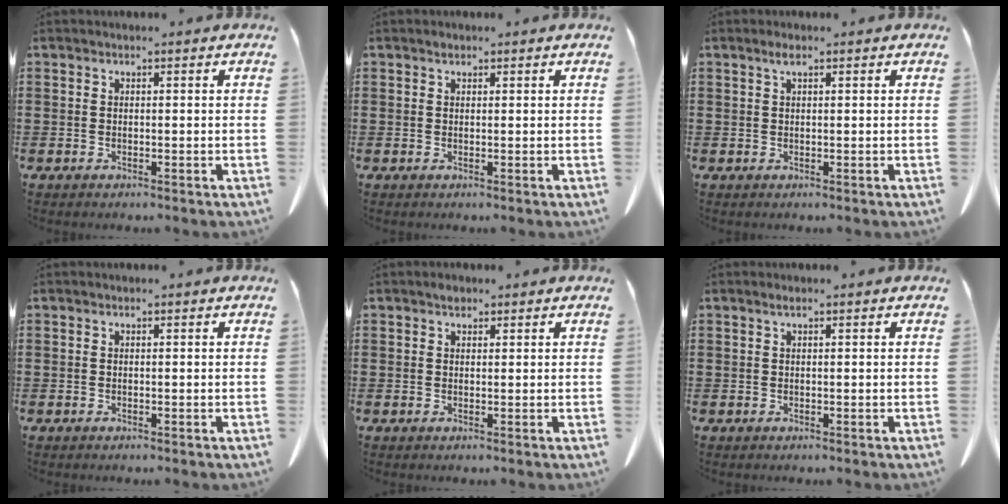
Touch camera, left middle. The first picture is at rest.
{"total": 0.5, "force": [0.3, 0.4, 0.3], "torque": [-0.006, 0.003, 0.006]}
{"total": 1.3, "force": [0.6, 0.3, 1.1], "torque": [-0.023, 0.003, 0.011]}
{"total": 0.0}
{"total": 1.2, "force": [0.9, 0.7, 0.4], "torque": [-0.003, 0.000, 0.015]}
{"total": 0.6, "force": [0.3, 0.0, 0.5], "torque": [-0.010, 0.001, 0.006]}